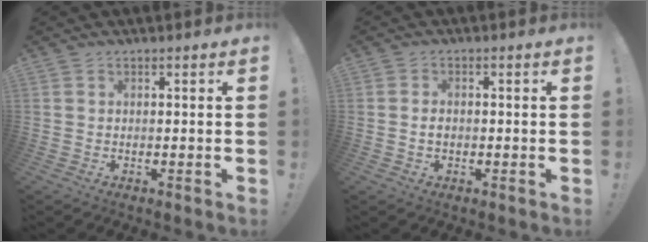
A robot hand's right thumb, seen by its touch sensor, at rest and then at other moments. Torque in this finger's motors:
{"motor_torque": [0.05, -0.17, -0.21, 0.24, 0.10]}